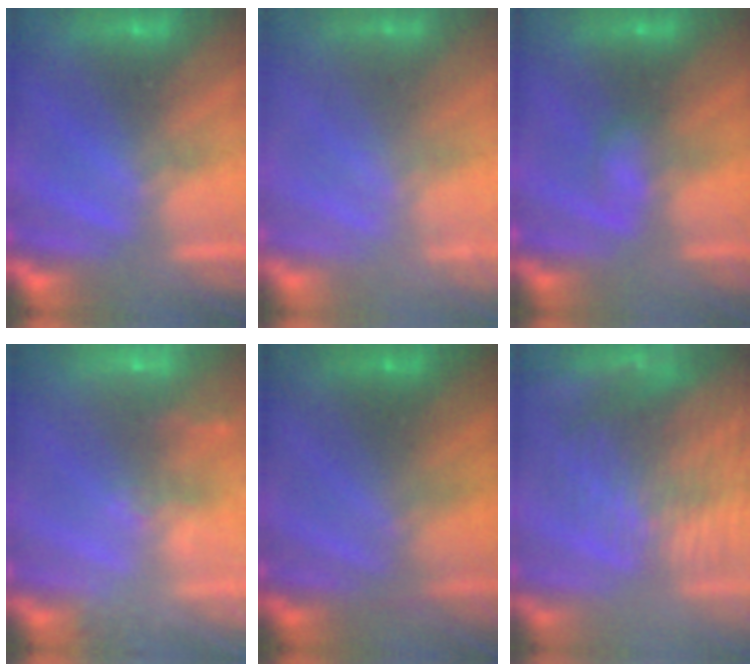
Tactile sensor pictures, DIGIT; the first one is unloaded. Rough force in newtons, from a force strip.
{"total": 2.1}
{"total": 2.2}
{"total": 9.5}
{"total": 1.8}
{"total": 8.6}